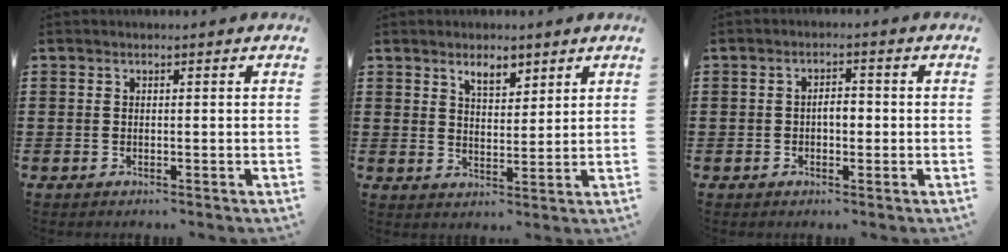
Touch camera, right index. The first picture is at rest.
{"total": 3.8, "force": [2.9, 1.6, 1.9], "torque": [-0.037, 0.003, 0.052]}
{"total": 2.6, "force": [-0.4, 1.3, 2.2], "torque": [-0.042, 0.004, -0.009]}